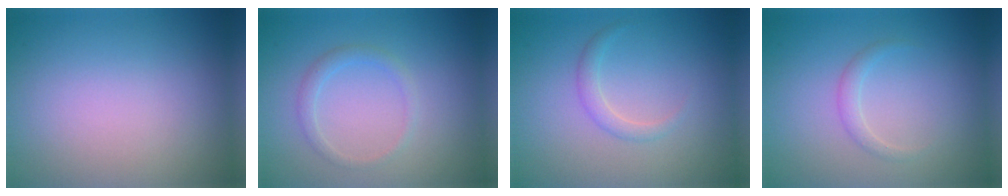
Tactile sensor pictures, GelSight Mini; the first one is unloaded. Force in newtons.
{"total": 1.4, "press": 1.4, "slide": 0.2}
{"total": 1.3, "press": 1.2, "slide": 0.1}
{"total": 1.1, "press": 1.1, "slide": 0.1}